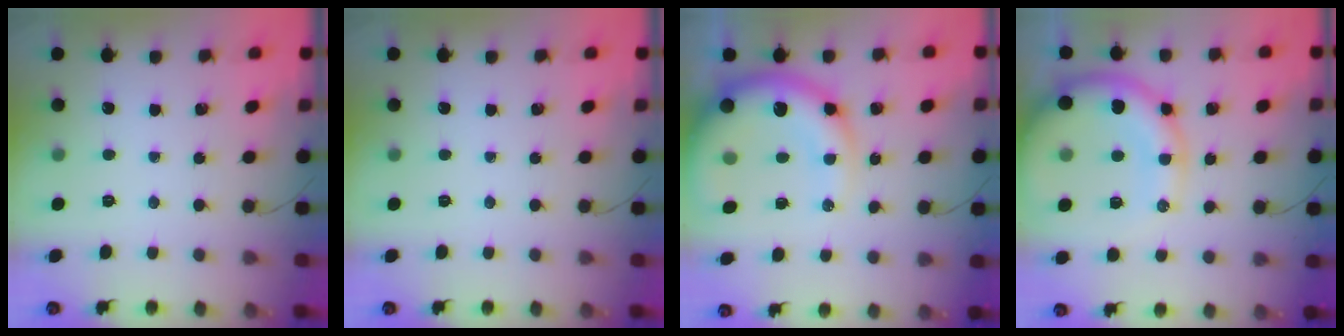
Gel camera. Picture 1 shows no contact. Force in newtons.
{"total": 0.0}
{"total": 18.9, "press": 18.5, "slide": 3.9}
{"total": 17.1, "press": 16.8, "slide": 3.1}